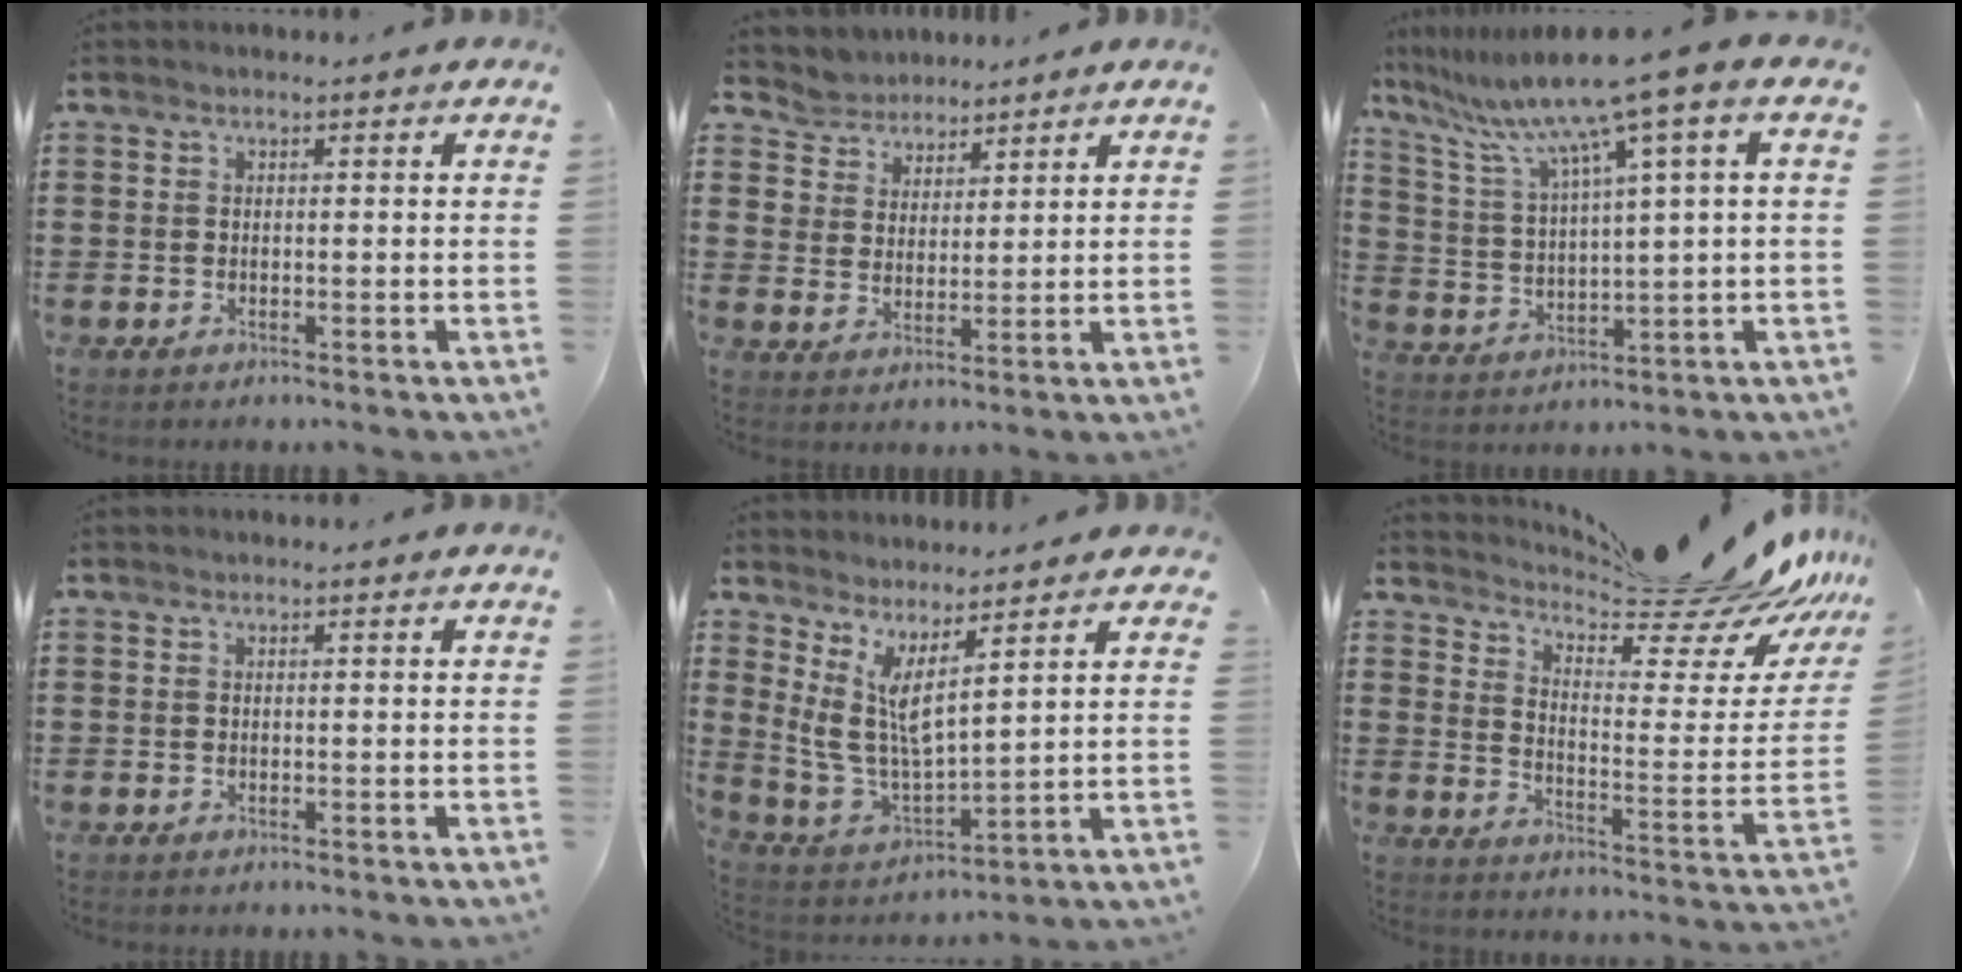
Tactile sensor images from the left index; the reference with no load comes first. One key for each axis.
{"total": 4.8, "fx": 4.2, "fy": 2.3, "fz": -0.8, "tx": -0.012, "ty": -0.014, "tz": 0.077}
{"total": 9.8, "fx": 6.6, "fy": -0.6, "fz": 7.2, "tx": -0.163, "ty": -0.037, "tz": 0.103}
{"total": 0.0}
{"total": 7.0, "fx": 3.8, "fy": 2.6, "fz": 5.3, "tx": -0.133, "ty": -0.029, "tz": 0.063}
{"total": 14.6, "fx": 12.8, "fy": 1.8, "fz": 6.7, "tx": -0.096, "ty": -0.102, "tz": 0.208}